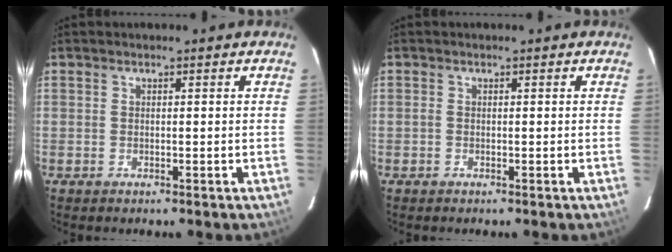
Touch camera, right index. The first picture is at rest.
{"total": 0.0}